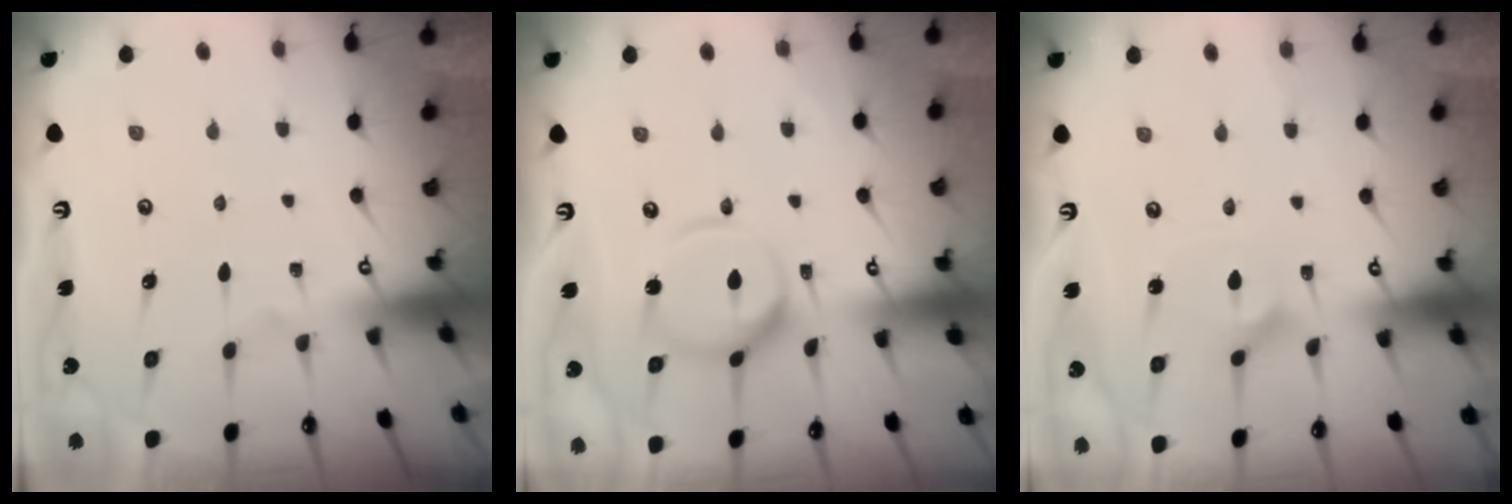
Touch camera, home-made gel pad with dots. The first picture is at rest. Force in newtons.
{"total": 11.7, "press": 11.6, "slide": 1.2}
{"total": 3.8, "press": 3.7, "slide": 0.4}